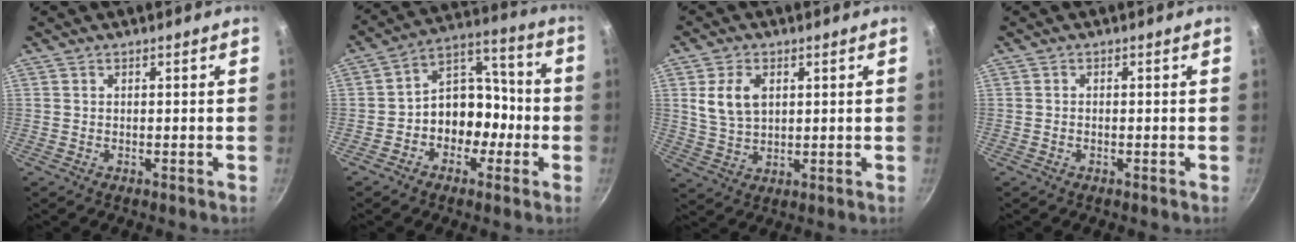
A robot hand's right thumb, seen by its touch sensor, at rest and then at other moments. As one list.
[{"total": 11.7, "force": [-3.4, 9.2, 6.4], "torque": [-0.031, 0.070, -0.063]}, {"total": 7.5, "force": [2.1, 4.9, 5.3], "torque": [-0.091, -0.009, 0.042]}, {"total": 0.5, "force": [-0.3, 0.3, 0.3], "torque": [-0.008, 0.004, -0.007]}]